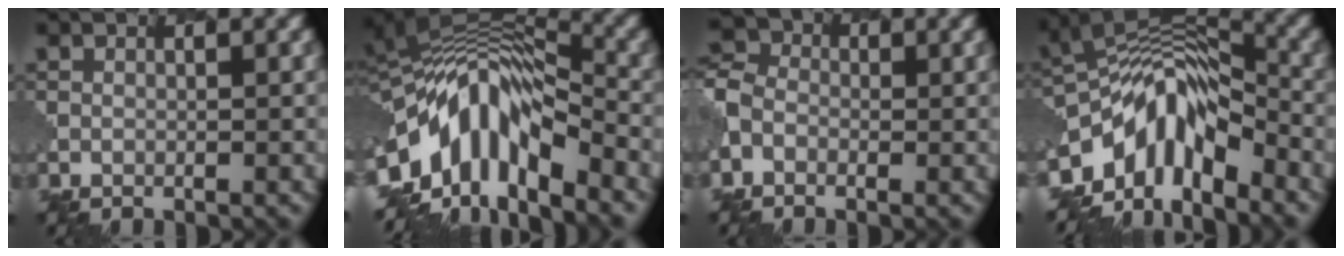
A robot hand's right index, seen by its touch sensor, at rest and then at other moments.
{"total": 11.2, "force": [-4.6, 5.4, 8.7], "torque": [-0.142, 0.008, -0.086]}
{"total": 2.9, "force": [-1.0, 2.4, 1.3], "torque": [-0.026, 0.004, -0.030]}
{"total": 8.5, "force": [-5.0, 4.0, 5.5], "torque": [-0.075, 0.004, -0.103]}